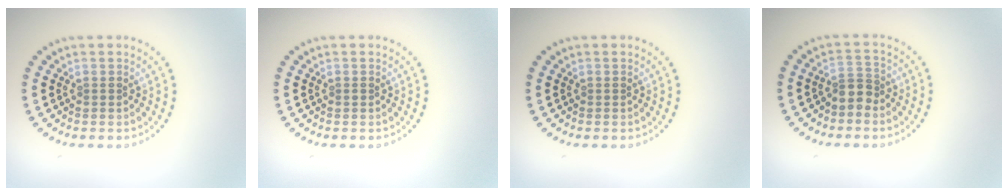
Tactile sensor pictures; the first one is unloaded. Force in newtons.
{"total": 0.0}
{"total": 0.0}
{"total": 2.2, "press": 1.7, "slide": 1.3}